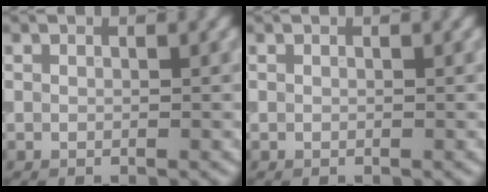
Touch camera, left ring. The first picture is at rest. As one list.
[{"total": 0.0}]